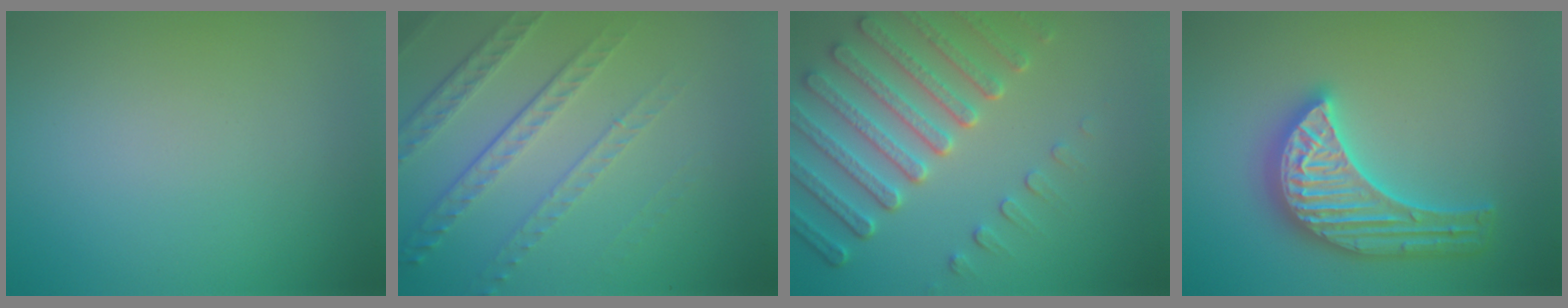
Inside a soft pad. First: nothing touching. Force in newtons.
{"total": 5.0, "press": 3.4, "slide": 3.7}
{"total": 6.3, "press": 5.2, "slide": 3.6}
{"total": 5.7, "press": 5.6, "slide": 0.6}